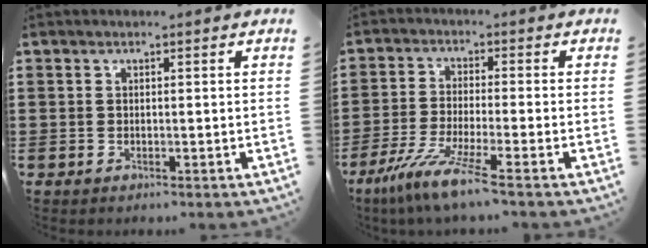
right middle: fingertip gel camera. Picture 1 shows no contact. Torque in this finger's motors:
{"motor_torque": [2.14, 0.00, 0.79, 0.21]}